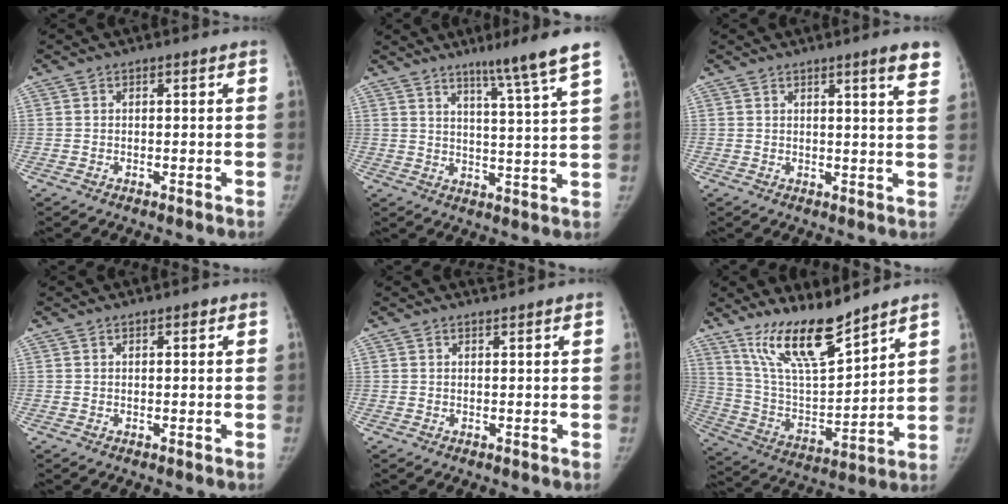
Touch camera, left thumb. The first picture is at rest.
{"total": 9.6, "force": [6.6, -0.9, 6.9], "torque": [-0.098, -0.042, 0.099]}
{"total": 5.4, "force": [3.6, 0.1, 4.0], "torque": [-0.041, -0.016, 0.041]}
{"total": 0.7, "force": [0.5, 0.3, 0.4], "torque": [-0.001, 0.001, 0.007]}
{"total": 1.3, "force": [1.3, -0.2, 0.0], "torque": [0.003, -0.009, 0.023]}
{"total": 15.5, "force": [12.2, 3.4, 9.0], "torque": [-0.136, -0.073, 0.237]}